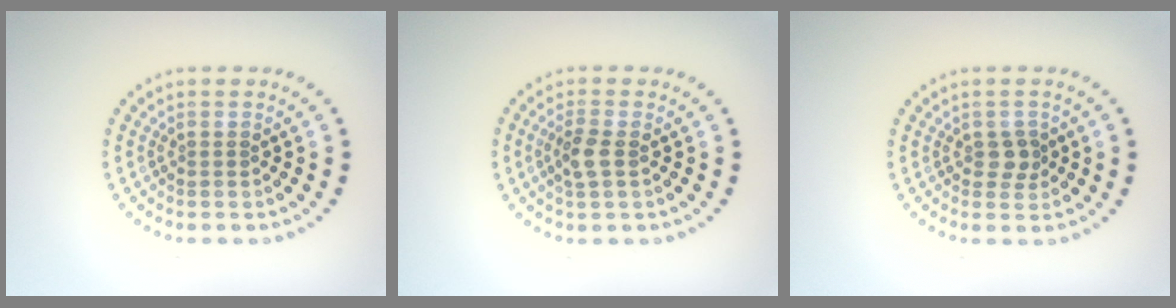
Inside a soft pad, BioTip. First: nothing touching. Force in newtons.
{"total": 2.0, "press": 2.0, "slide": 0.6}
{"total": 1.5, "press": 1.4, "slide": 0.5}